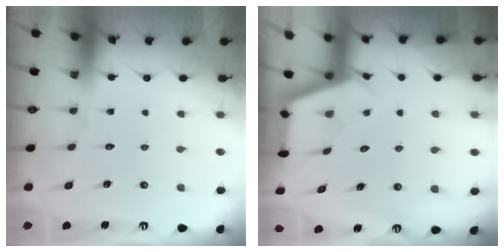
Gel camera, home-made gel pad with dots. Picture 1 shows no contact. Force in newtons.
{"total": 2.5, "press": 2.5, "slide": 0.4}